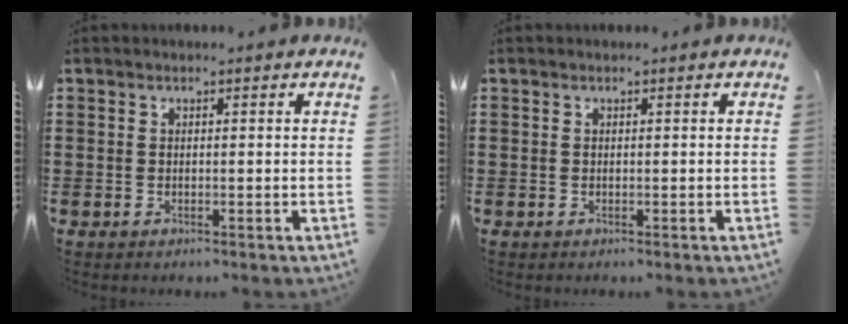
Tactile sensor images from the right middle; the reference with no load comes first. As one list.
[{"total": 0.0}]